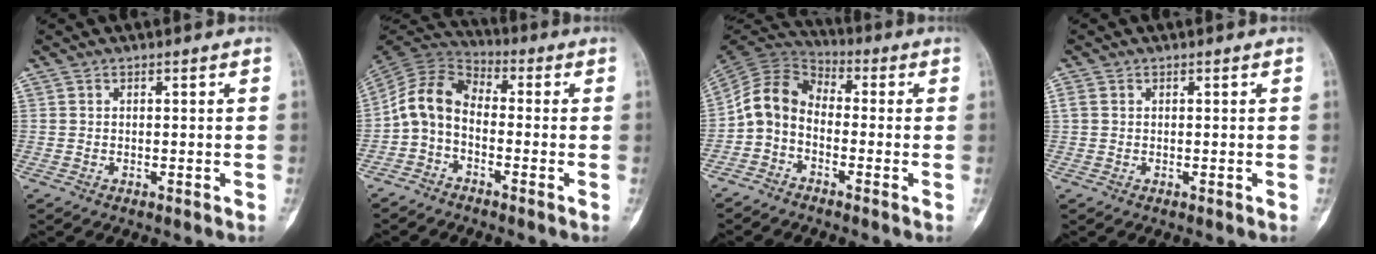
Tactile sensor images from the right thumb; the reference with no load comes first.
{"total": 8.6, "force": [-2.1, 5.7, 6.1], "torque": [-0.109, 0.045, -0.061]}
{"total": 8.4, "force": [-2.3, 6.1, 5.3], "torque": [-0.091, 0.047, -0.064]}
{"total": 1.1, "force": [0.3, 0.9, 0.6], "torque": [-0.017, 0.007, 0.007]}